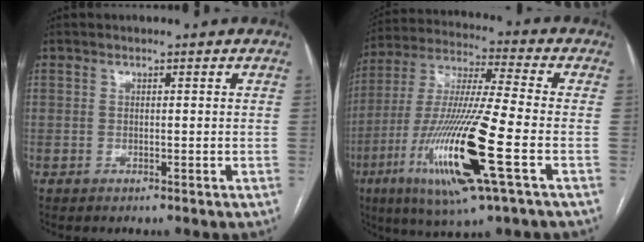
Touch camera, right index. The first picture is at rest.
{"total": 19.7, "force": [-6.8, 0.9, 18.5], "torque": [-0.396, -0.031, -0.128]}